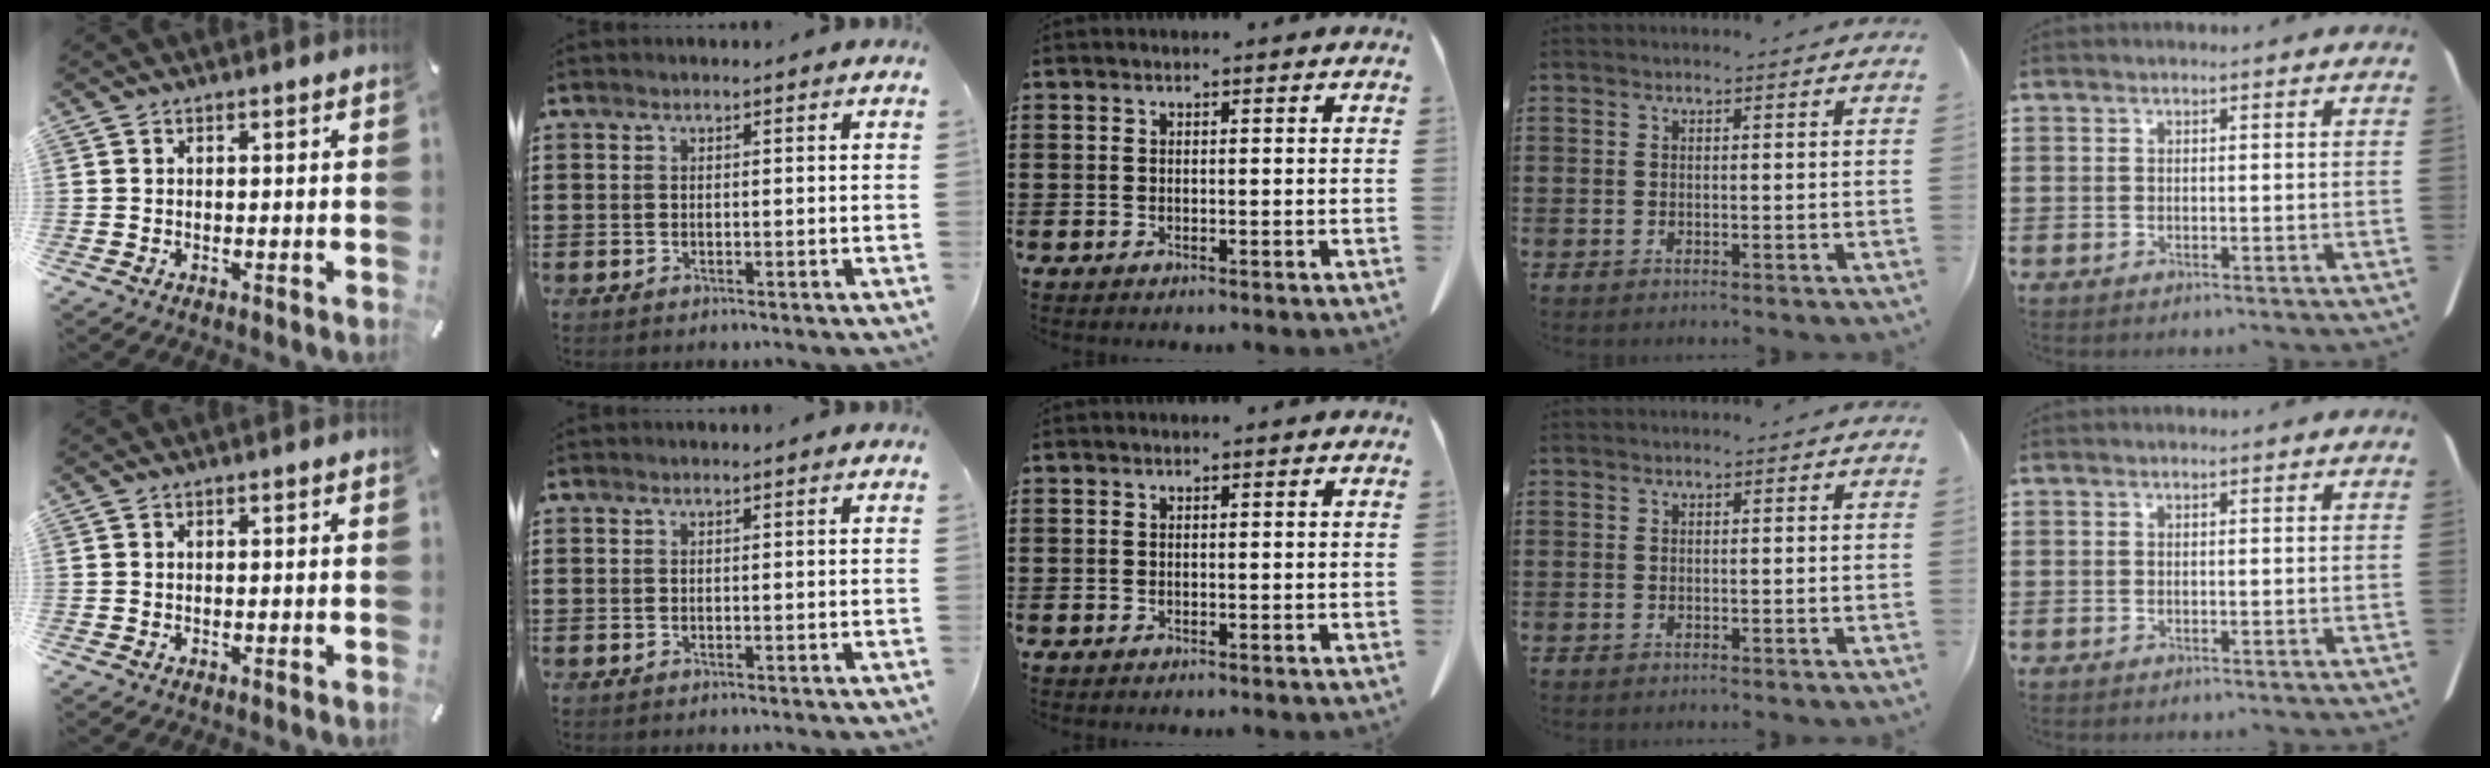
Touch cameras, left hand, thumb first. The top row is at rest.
{}